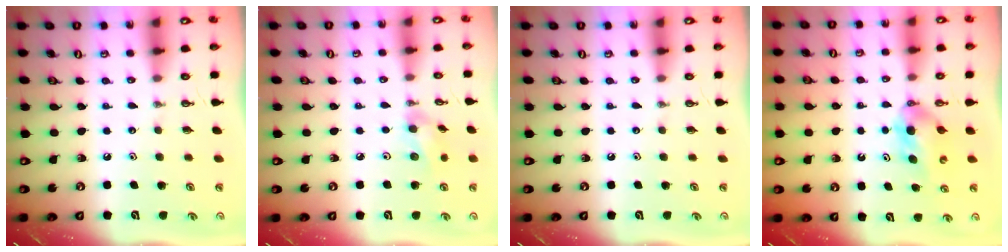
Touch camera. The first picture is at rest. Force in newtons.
{"total": 8.7, "press": 8.3, "slide": 2.6}
{"total": 0.0}
{"total": 5.2, "press": 5.1, "slide": 0.6}